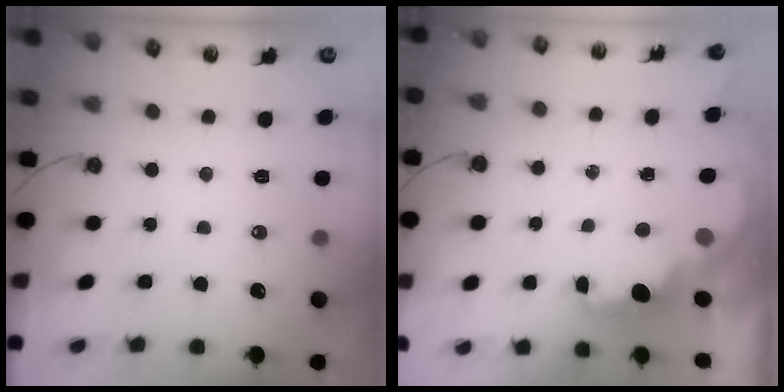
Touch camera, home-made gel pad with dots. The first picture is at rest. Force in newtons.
{"total": 2.1, "press": 1.9, "slide": 0.8}